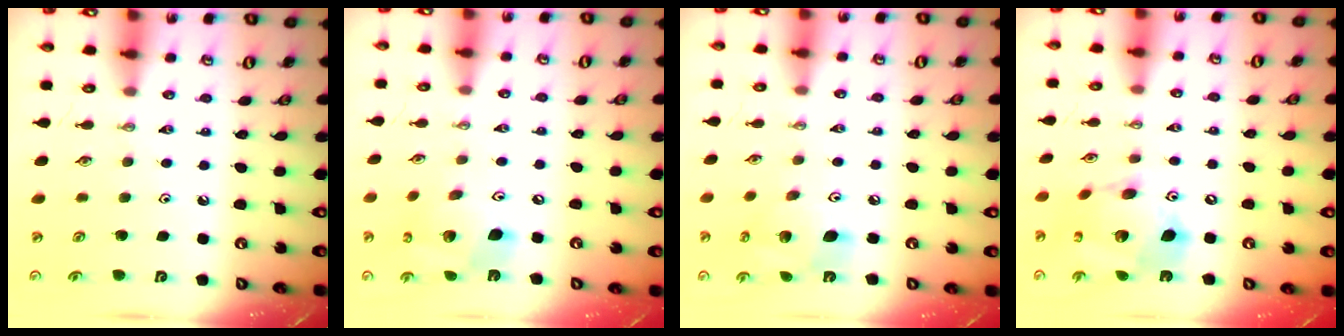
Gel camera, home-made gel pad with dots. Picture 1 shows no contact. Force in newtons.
{"total": 14.7, "press": 14.5, "slide": 2.4}
{"total": 12.2, "press": 12.0, "slide": 2.3}
{"total": 17.4, "press": 17.3, "slide": 2.0}